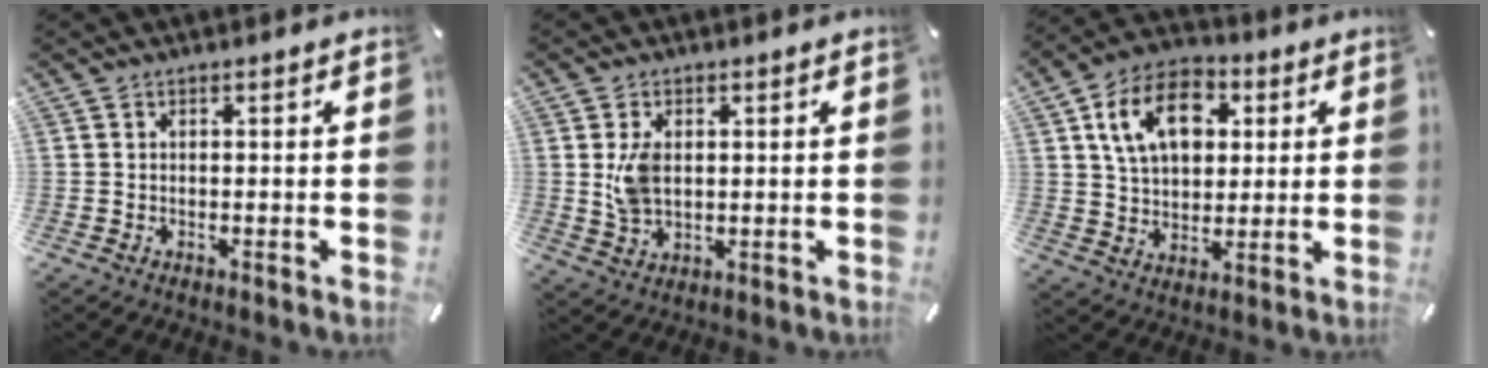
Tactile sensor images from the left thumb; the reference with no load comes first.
{"total": 6.6, "force": [1.0, 4.4, 4.8], "torque": [-0.100, 0.000, 0.018]}
{"total": 13.7, "force": [4.5, 10.0, 8.2], "torque": [-0.145, 0.005, 0.081]}